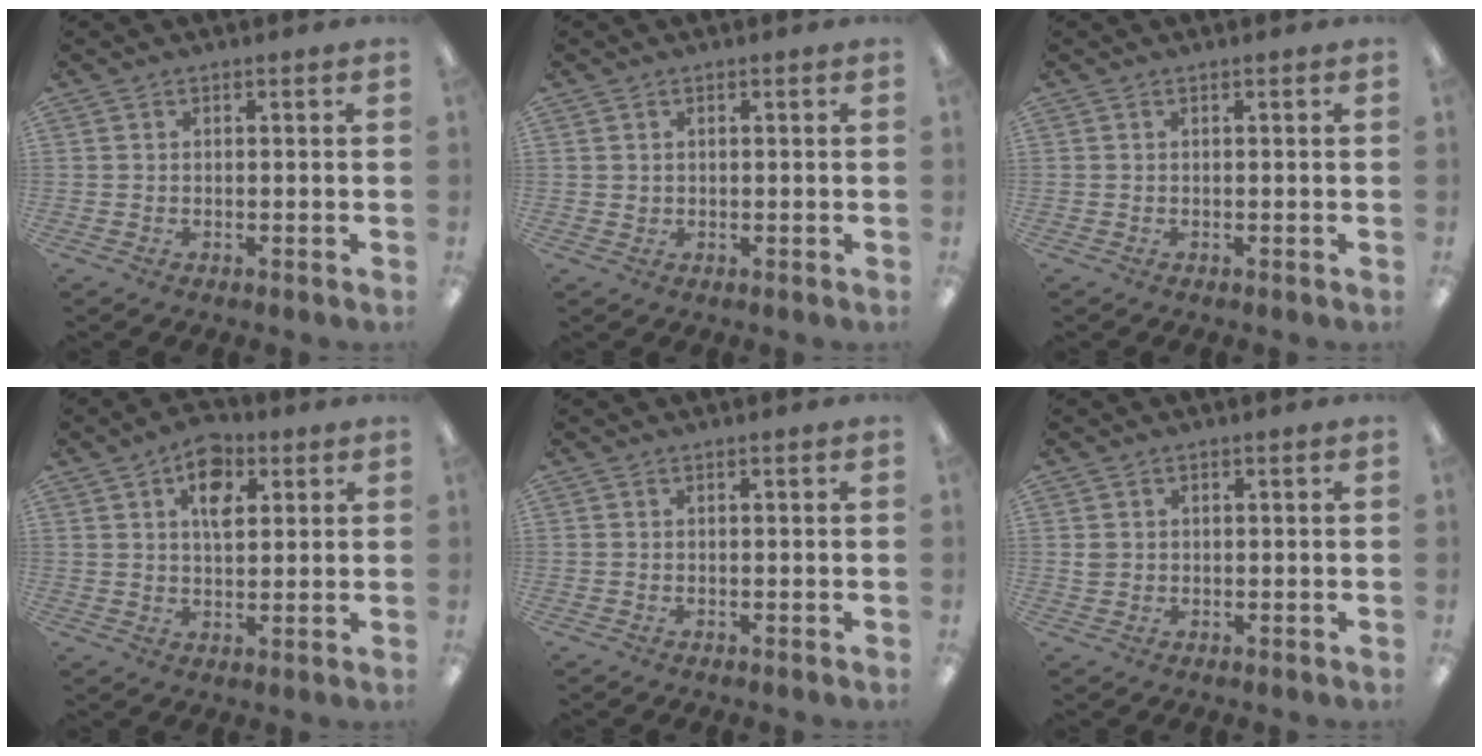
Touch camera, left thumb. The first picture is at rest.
{"total": 1.0, "force": [0.4, 0.9, 0.2], "torque": [-0.004, 0.005, 0.007]}
{"total": 0.0}
{"total": 8.4, "force": [4.1, 5.0, 5.4], "torque": [-0.069, -0.006, 0.067]}
{"total": 0.0}
{"total": 1.6, "force": [0.3, 1.6, 0.4], "torque": [-0.001, 0.001, 0.002]}